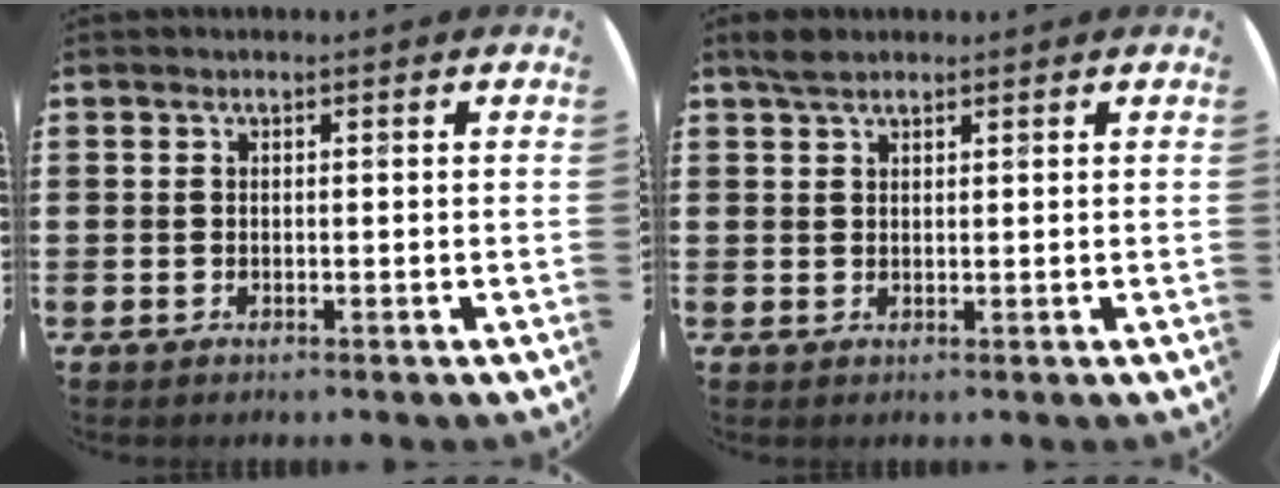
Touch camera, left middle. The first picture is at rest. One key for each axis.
{"total": 2.0, "fx": 1.6, "fy": 0.7, "fz": 0.8, "tx": -0.018, "ty": 0.006, "tz": 0.030}